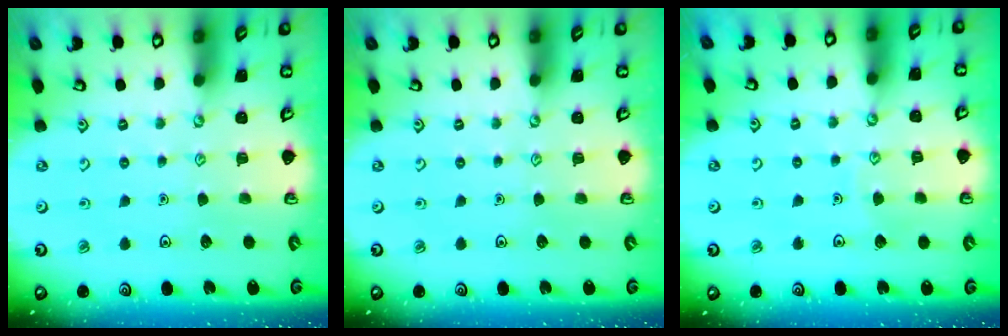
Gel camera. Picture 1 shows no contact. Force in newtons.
{"total": 0.0}
{"total": 3.2, "press": 3.2, "slide": 0.3}